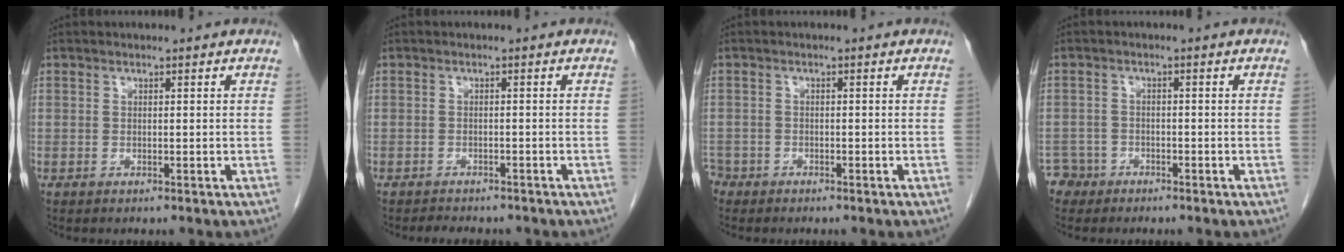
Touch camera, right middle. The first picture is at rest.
{"total": 4.4, "force": [-3.9, 1.5, 1.4], "torque": [-0.024, -0.005, -0.048]}
{"total": 3.2, "force": [-2.6, 1.9, 0.3], "torque": [-0.010, 0.001, -0.051]}
{"total": 3.1, "force": [-2.3, 2.0, -0.7], "torque": [0.011, 0.007, -0.046]}